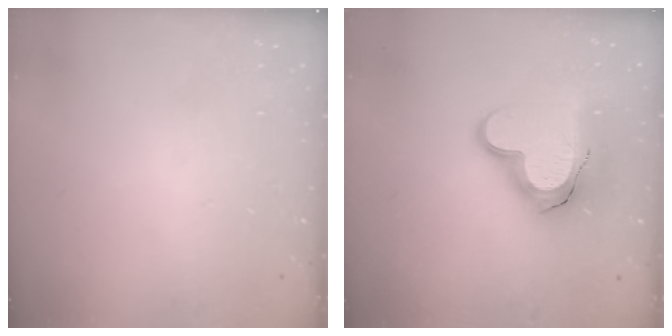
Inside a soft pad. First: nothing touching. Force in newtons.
{"total": 16.9, "press": 16.9, "slide": 1.3}